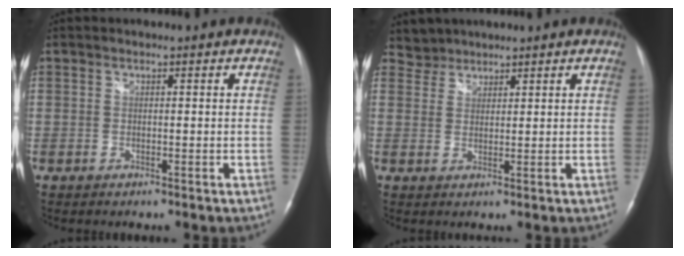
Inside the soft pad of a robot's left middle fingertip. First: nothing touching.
{"total": 2.8, "force": [2.4, 1.1, -0.8], "torque": [0.017, 0.008, 0.044]}